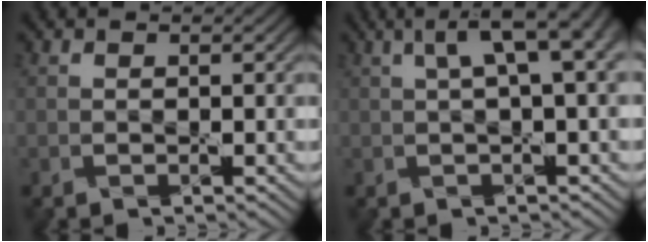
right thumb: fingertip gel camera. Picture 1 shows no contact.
{"total": 6.6, "force": [2.1, 1.7, 6.1], "torque": [-0.083, 0.028, 0.032]}